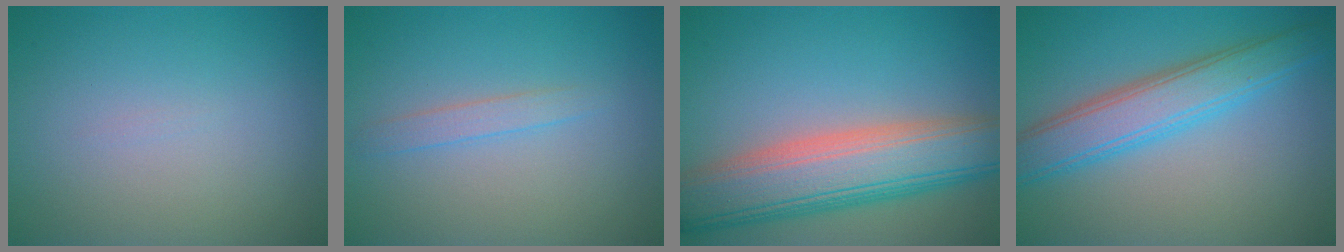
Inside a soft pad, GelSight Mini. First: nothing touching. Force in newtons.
{"total": 1.4, "press": 1.4, "slide": 0.1}
{"total": 9.8, "press": 9.8, "slide": 0.5}
{"total": 5.5, "press": 5.5, "slide": 0.0}